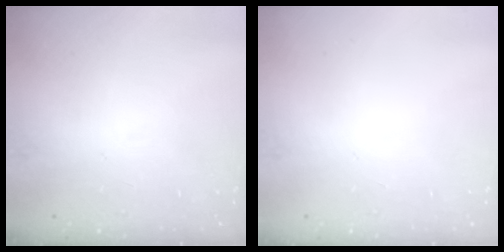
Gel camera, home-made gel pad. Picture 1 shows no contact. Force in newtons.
{"total": 0.0}